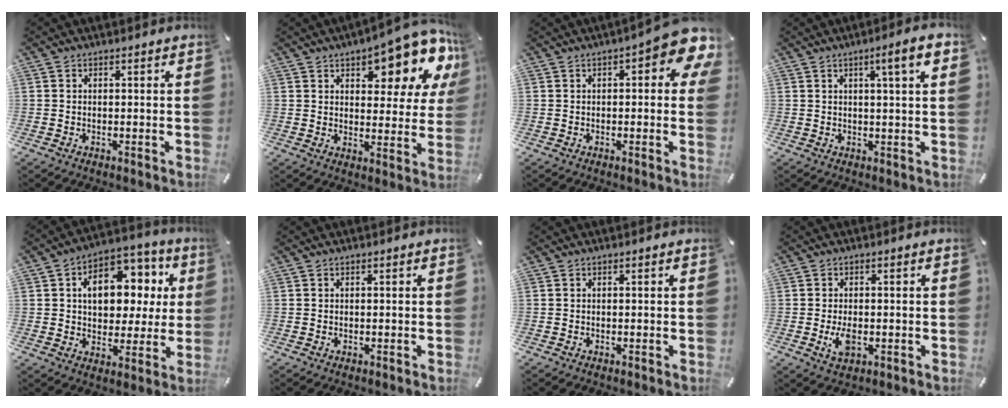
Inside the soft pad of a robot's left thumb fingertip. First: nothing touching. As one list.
[{"total": 14.8, "force": [9.2, 6.4, 9.8], "torque": [-0.113, -0.068, 0.151]}, {"total": 9.1, "force": [2.7, 3.3, 8.0], "torque": [-0.099, -0.021, 0.044]}, {"total": 7.0, "force": [2.9, 0.7, 6.3], "torque": [-0.101, -0.005, 0.042]}, {"total": 13.8, "force": [3.3, 10.0, 8.9], "torque": [-0.127, -0.013, 0.059]}, {"total": 0.0}, {"total": 0.0}, {"total": 4.1, "force": [-0.9, 2.3, 3.3], "torque": [-0.083, -0.008, -0.020]}]